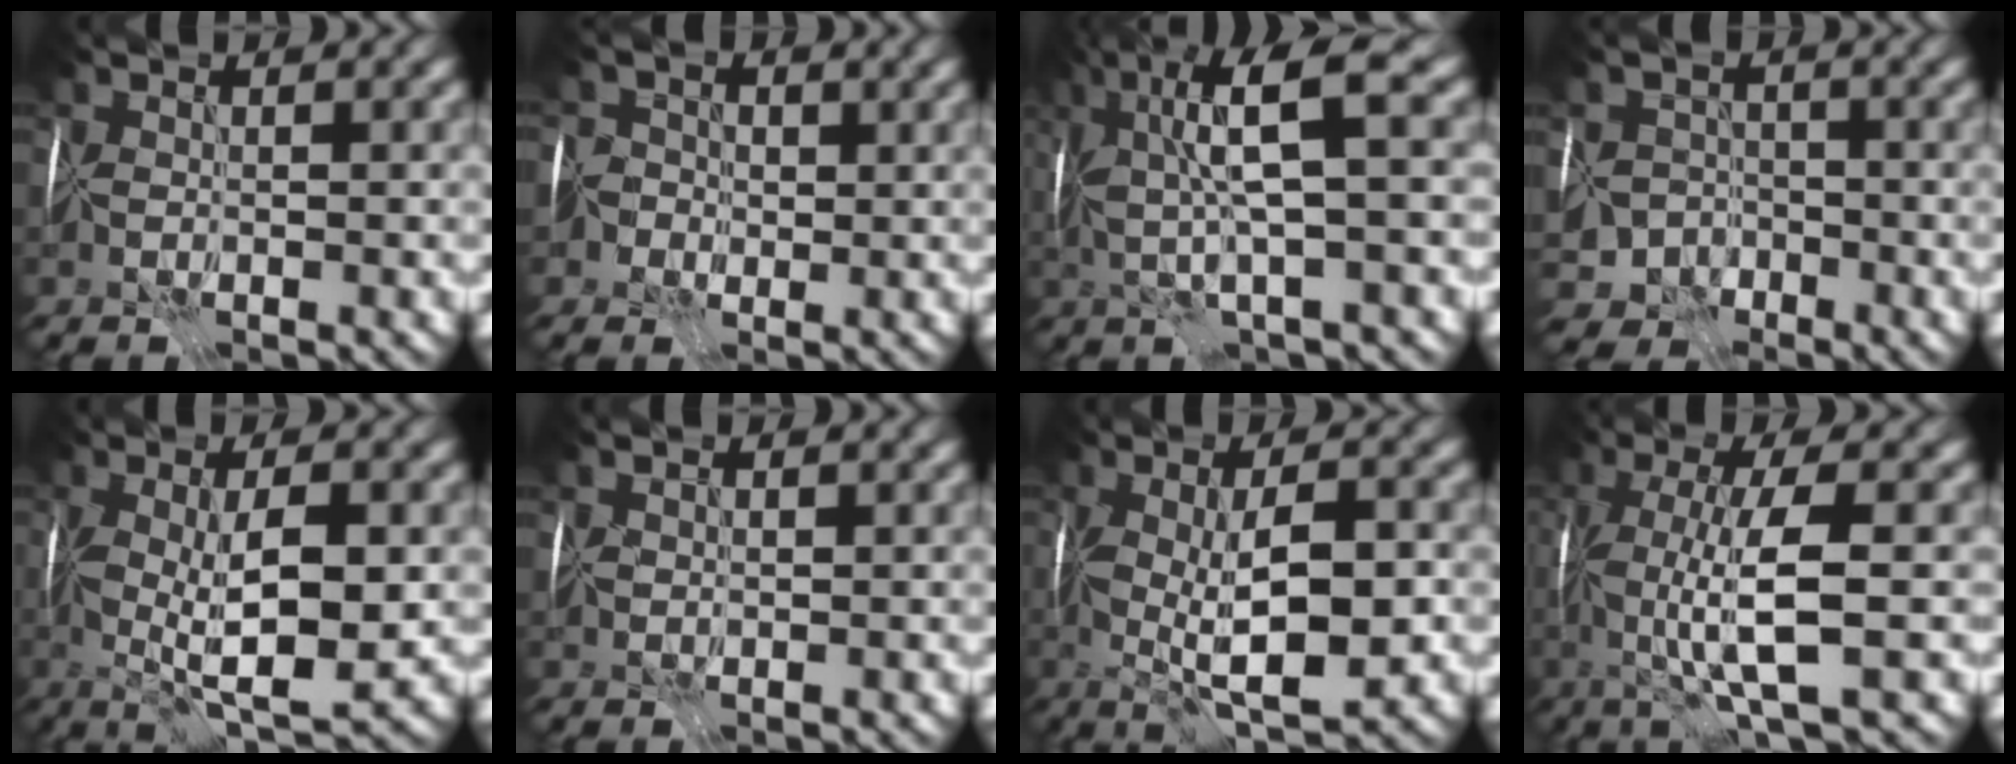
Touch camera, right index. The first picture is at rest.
{"total": 4.0, "force": [-0.4, 3.7, 1.3], "torque": [-0.002, 0.025, -0.036]}
{"total": 7.6, "force": [1.9, 1.5, 7.2], "torque": [-0.143, 0.011, 0.034]}
{"total": 5.9, "force": [-3.6, 4.5, 1.3], "torque": [0.002, -0.009, -0.059]}
{"total": 8.1, "force": [-0.4, 2.4, 7.7], "torque": [-0.133, -0.003, -0.005]}
{"total": 1.4, "force": [0.9, 0.8, 0.7], "torque": [-0.014, 0.003, 0.019]}
{"total": 8.5, "force": [-0.7, 2.8, 8.0], "torque": [-0.135, -0.003, -0.010]}
{"total": 6.6, "force": [-0.5, 1.4, 6.5], "torque": [-0.124, -0.002, -0.010]}